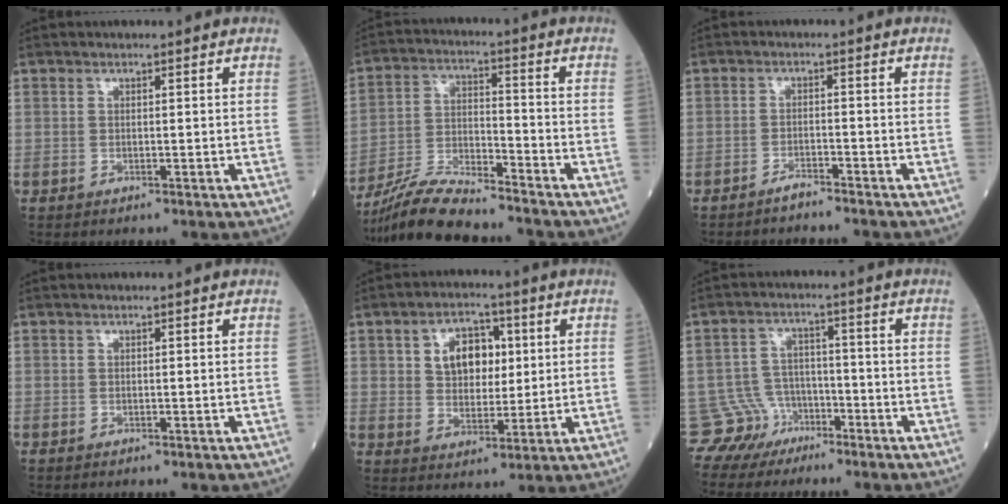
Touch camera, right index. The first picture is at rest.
{"total": 11.4, "force": [-10.5, 0.8, 4.3], "torque": [-0.083, -0.011, -0.198]}
{"total": 2.4, "force": [-2.3, -0.1, 0.4], "torque": [-0.005, -0.004, -0.037]}
{"total": 0.0}
{"total": 7.6, "force": [2.1, 4.9, 5.5], "torque": [-0.089, 0.016, 0.038]}
{"total": 5.4, "force": [-4.1, 3.4, -1.2], "torque": [0.022, 0.014, -0.078]}